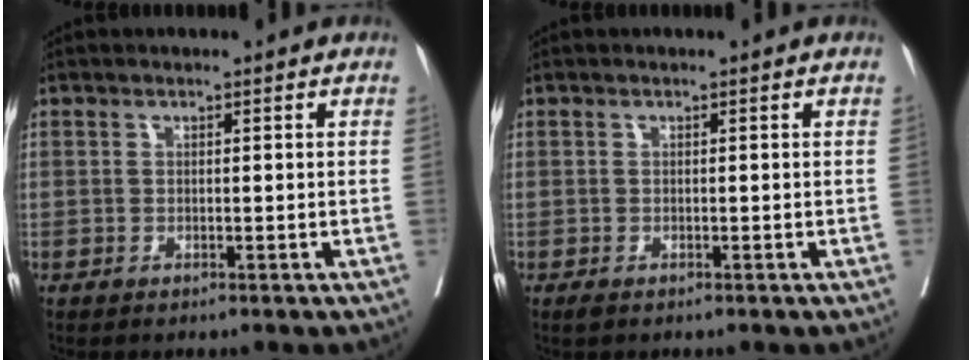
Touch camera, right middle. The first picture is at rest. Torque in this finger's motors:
{"motor_torque": [0.21, -0.12, -0.01, 0.02]}